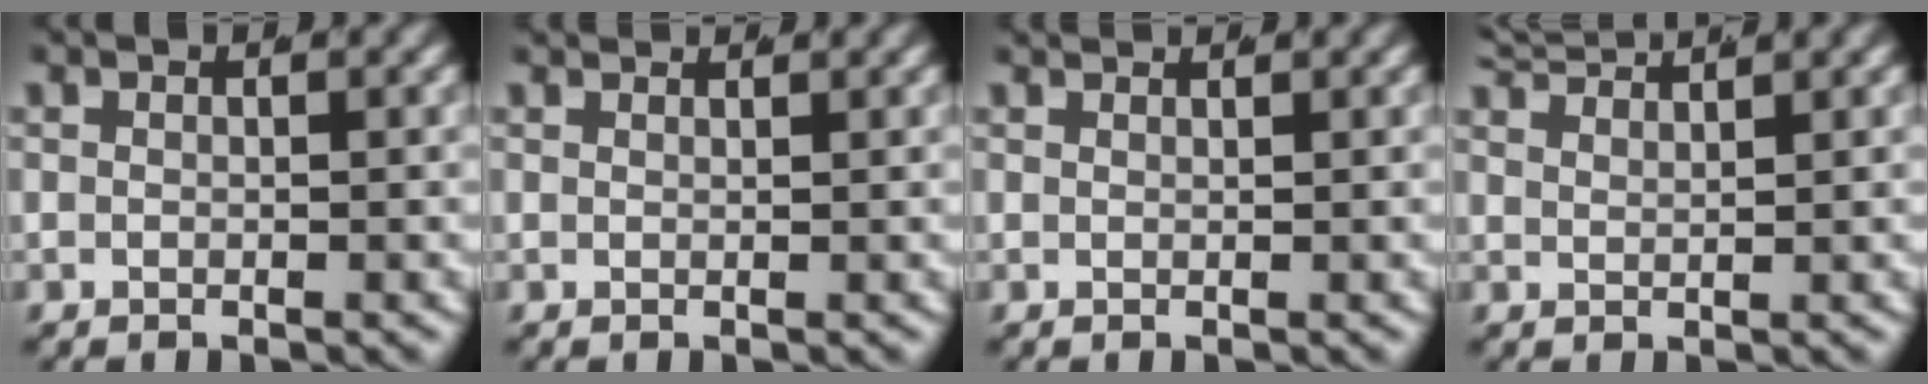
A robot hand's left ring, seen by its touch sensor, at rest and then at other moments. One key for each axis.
{"total": 1.3, "fx": 1.2, "fy": -0.5, "fz": 0.1, "tx": 0.009, "ty": -0.001, "tz": 0.020}
{"total": 1.2, "fx": 1.1, "fy": -0.5, "fz": 0.1, "tx": 0.008, "ty": 0.001, "tz": 0.019}
{"total": 3.4, "fx": 3.3, "fy": -0.6, "fz": 0.6, "tx": -0.006, "ty": 0.003, "tz": 0.062}